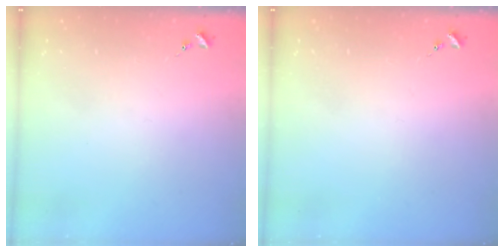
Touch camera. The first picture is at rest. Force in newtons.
{"total": 0.0}